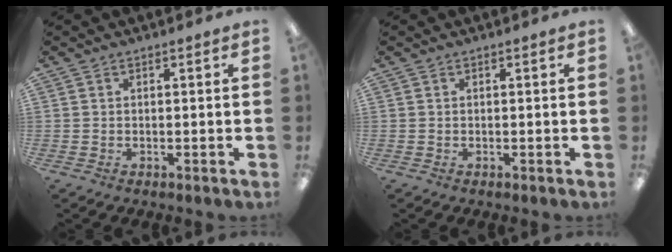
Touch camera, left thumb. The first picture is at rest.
{"total": 0.0}